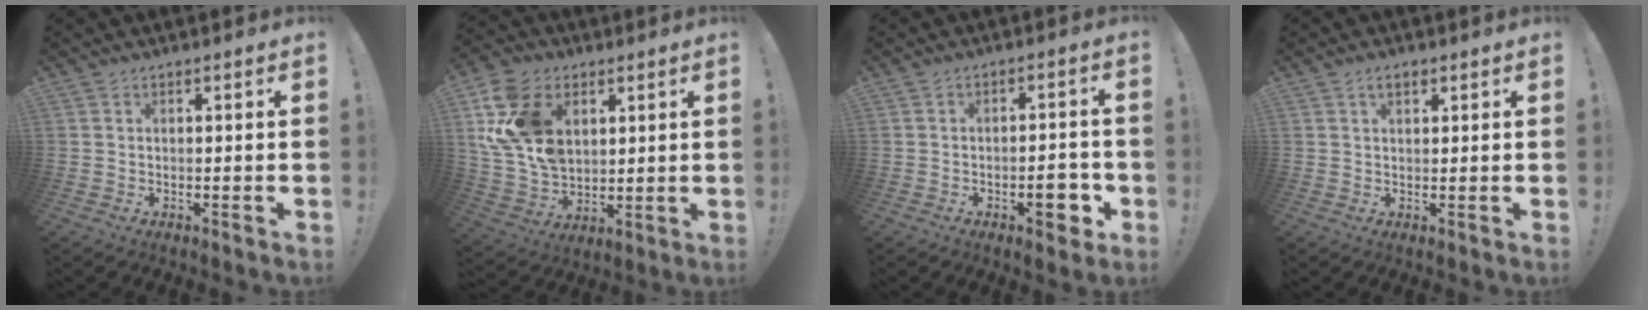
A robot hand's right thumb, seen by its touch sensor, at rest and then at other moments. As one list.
[{"total": 19.3, "force": [6.5, 13.7, 11.9], "torque": [-0.233, -0.027, 0.126]}, {"total": 7.0, "force": [-2.9, 2.8, 5.7], "torque": [-0.065, 0.011, -0.047]}, {"total": 2.5, "force": [1.4, 1.4, 1.6], "torque": [-0.018, -0.003, 0.021]}]